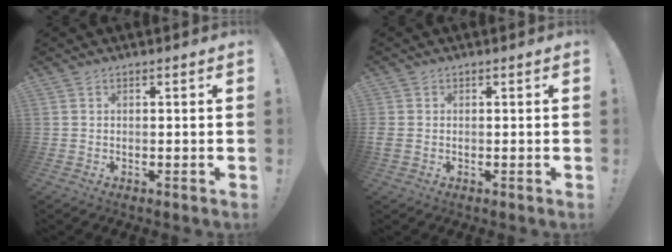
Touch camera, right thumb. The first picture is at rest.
{"total": 1.7, "force": [-0.2, 1.4, 1.0], "torque": [-0.016, 0.004, -0.002]}